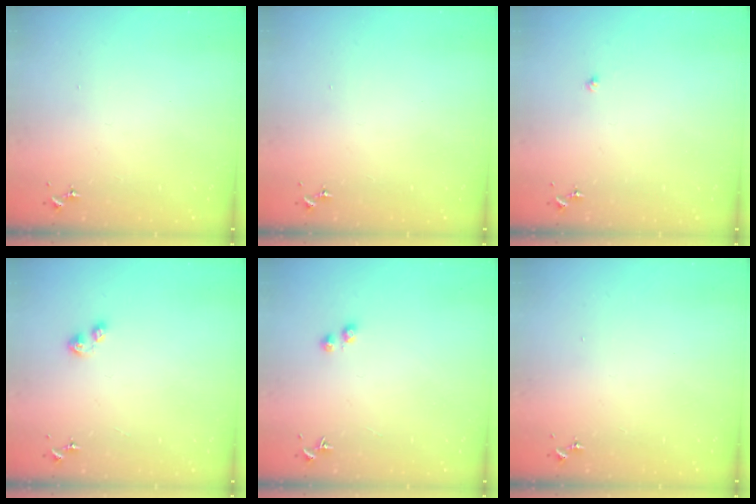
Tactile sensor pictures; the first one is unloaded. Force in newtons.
{"total": 0.0}
{"total": 2.0, "press": 2.0, "slide": 0.2}
{"total": 4.8, "press": 4.8, "slide": 0.7}
{"total": 2.8, "press": 2.7, "slide": 0.7}
{"total": 0.0}